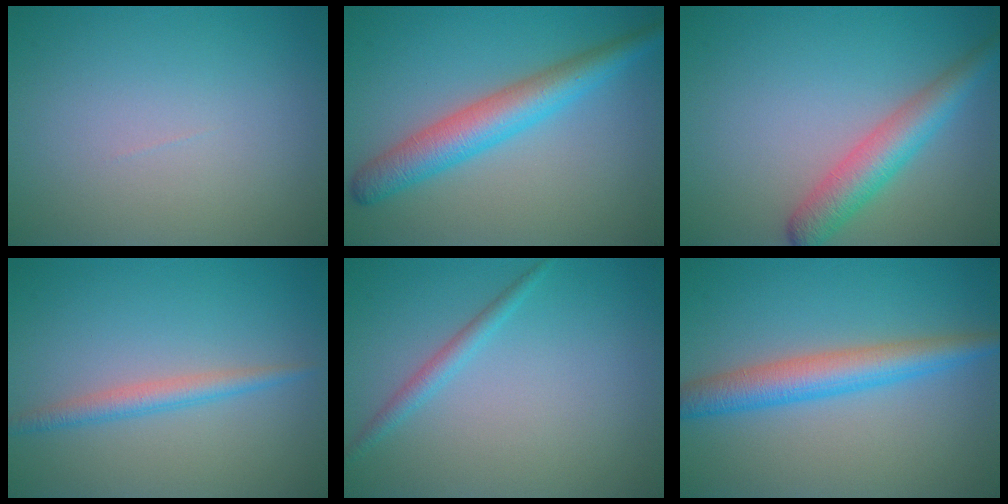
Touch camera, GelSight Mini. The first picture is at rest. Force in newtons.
{"total": 5.2, "press": 5.2, "slide": 0.1}
{"total": 4.4, "press": 4.4, "slide": 0.1}
{"total": 2.1, "press": 2.1, "slide": 0.0}
{"total": 1.6, "press": 1.6, "slide": 0.1}
{"total": 4.5, "press": 4.5, "slide": 0.1}